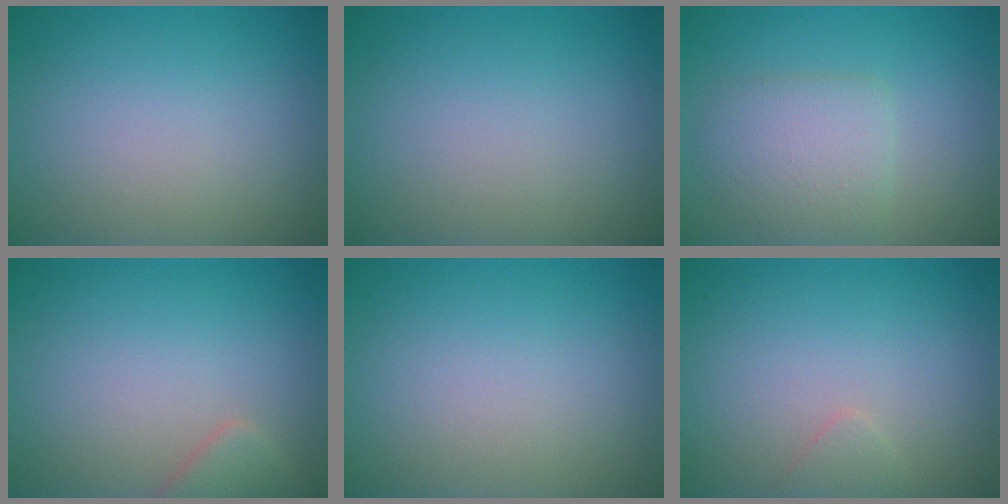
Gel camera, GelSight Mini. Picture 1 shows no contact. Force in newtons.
{"total": 0.0}
{"total": 3.4, "press": 3.4, "slide": 0.1}
{"total": 2.0, "press": 2.0, "slide": 0.2}
{"total": 0.0}
{"total": 0.8, "press": 0.8, "slide": 0.1}